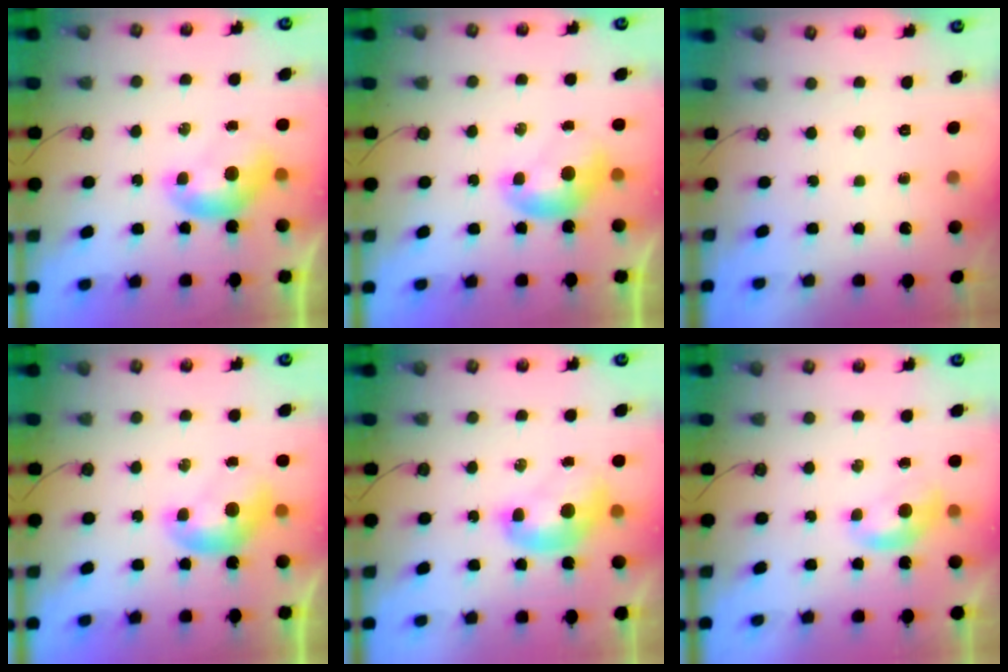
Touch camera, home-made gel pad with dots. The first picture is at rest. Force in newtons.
{"total": 0.0}
{"total": 0.0}
{"total": 0.0}
{"total": 2.2, "press": 2.2, "slide": 0.1}
{"total": 0.5, "press": 0.4, "slide": 0.4}